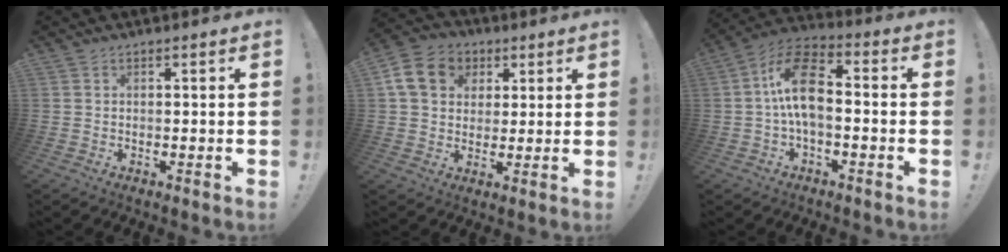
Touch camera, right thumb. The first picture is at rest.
{"total": 13.5, "force": [4.3, 11.1, 6.4], "torque": [-0.089, -0.003, 0.091]}
{"total": 13.6, "force": [-0.1, 7.7, 11.3], "torque": [-0.204, 0.021, -0.001]}